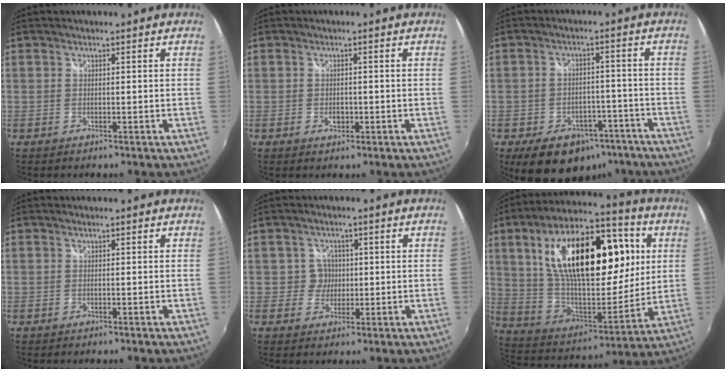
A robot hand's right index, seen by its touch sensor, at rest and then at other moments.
{"total": 1.7, "force": [-0.6, 1.2, 1.1], "torque": [-0.017, 0.000, -0.010]}
{"total": 13.4, "force": [-8.7, 8.6, 5.5], "torque": [-0.115, 0.025, -0.100]}
{"total": 0.0}
{"total": 3.4, "force": [0.1, 3.4, 0.0], "torque": [0.005, 0.014, 0.000]}
{"total": 30.4, "force": [8.3, 14.8, 25.2], "torque": [-0.464, 0.028, 0.143]}